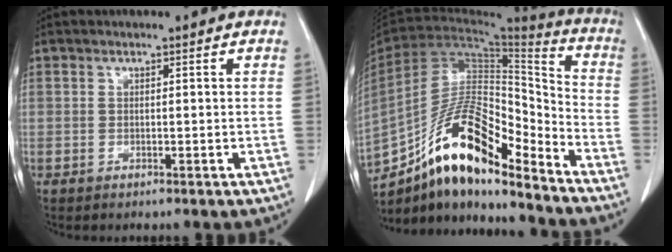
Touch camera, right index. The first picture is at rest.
{"total": 18.2, "force": [-13.0, 4.9, 11.7], "torque": [-0.211, 0.028, -0.230]}